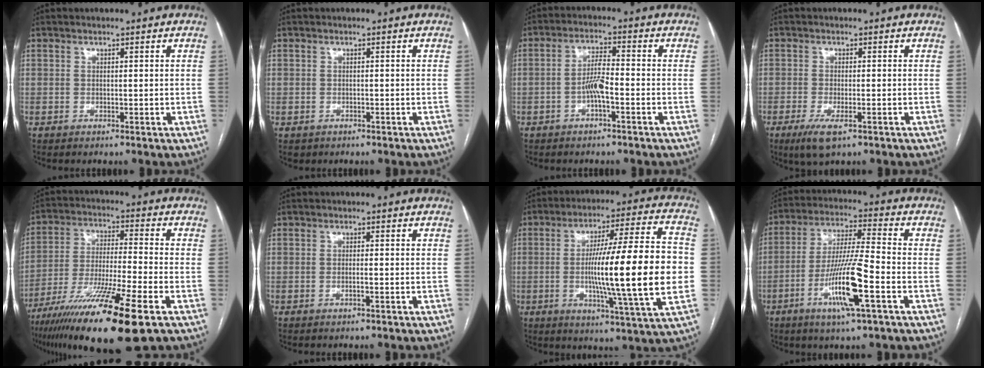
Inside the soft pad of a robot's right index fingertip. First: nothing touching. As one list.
[{"total": 1.3, "force": [-0.6, 1.1, 0.1], "torque": [-0.010, 0.004, -0.003]}, {"total": 4.4, "force": [-1.5, 0.8, 4.0], "torque": [-0.082, 0.009, -0.028]}, {"total": 4.8, "force": [-2.7, 1.2, 3.8], "torque": [-0.076, -0.012, -0.043]}, {"total": 19.0, "force": [-11.0, 0.7, 15.4], "torque": [-0.270, -0.049, -0.192]}, {"total": 0.8, "force": [-0.3, -0.1, 0.7], "torque": [-0.014, 0.001, -0.004]}, {"total": 21.1, "force": [-1.9, 0.2, 21.0], "torque": [-0.314, 0.006, -0.034]}, {"total": 12.5, "force": [-4.7, 0.1, 11.6], "torque": [-0.226, -0.011, -0.089]}]